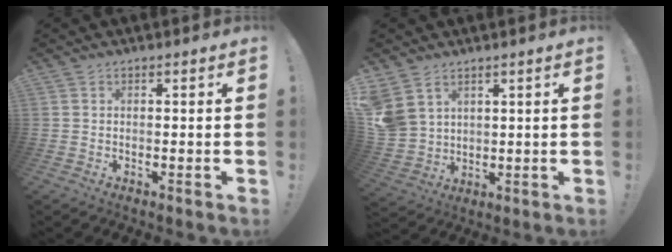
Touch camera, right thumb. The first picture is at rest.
{"total": 7.6, "force": [4.6, 5.4, 2.9], "torque": [-0.075, -0.023, 0.095]}